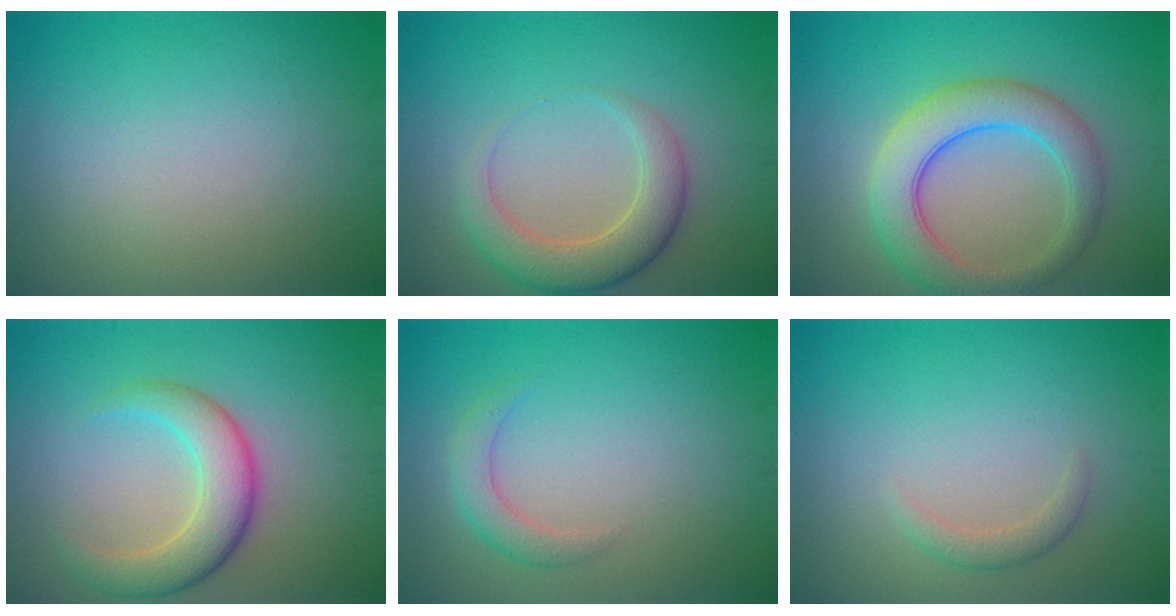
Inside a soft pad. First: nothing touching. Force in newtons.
{"total": 4.5, "press": 4.4, "slide": 0.5}
{"total": 6.3, "press": 6.3, "slide": 0.2}
{"total": 4.8, "press": 4.8, "slide": 0.1}
{"total": 2.3, "press": 2.3, "slide": 0.1}
{"total": 1.4, "press": 1.4, "slide": 0.1}